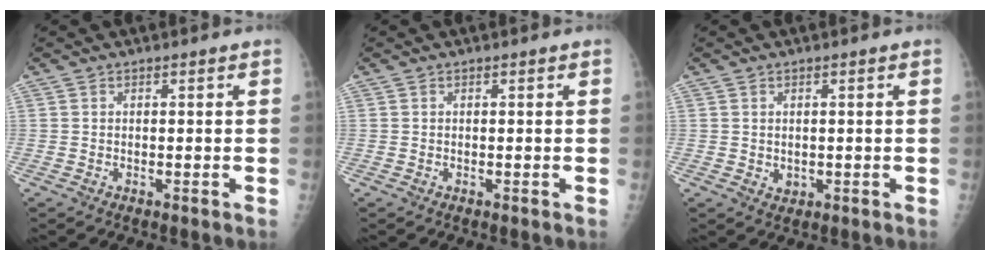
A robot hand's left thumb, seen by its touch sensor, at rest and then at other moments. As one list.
[{"total": 0.0}, {"total": 1.7, "force": [0.0, 1.4, 0.9], "torque": [-0.008, -0.001, 0.006]}]